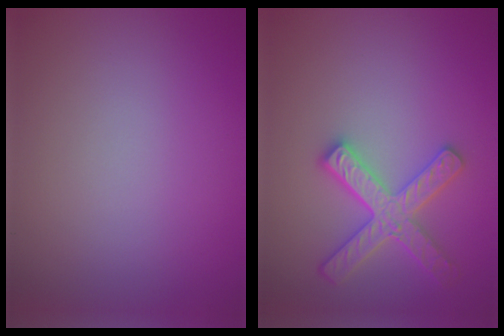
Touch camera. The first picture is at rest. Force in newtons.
{"total": 4.2, "press": 3.9, "slide": 1.7}